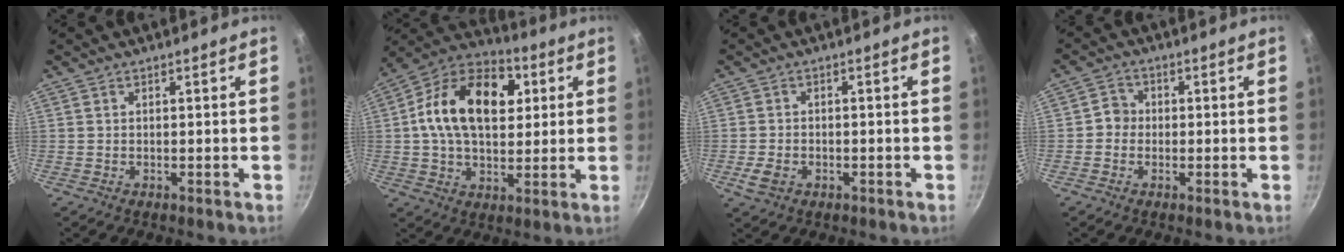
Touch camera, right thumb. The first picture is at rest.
{"total": 20.0, "force": [4.0, 13.0, 14.7], "torque": [-0.218, 0.017, 0.049]}
{"total": 4.0, "force": [-1.5, 2.8, 2.5], "torque": [-0.046, 0.008, -0.023]}
{"total": 3.0, "force": [-0.5, 2.8, 1.0], "torque": [0.003, 0.009, -0.018]}